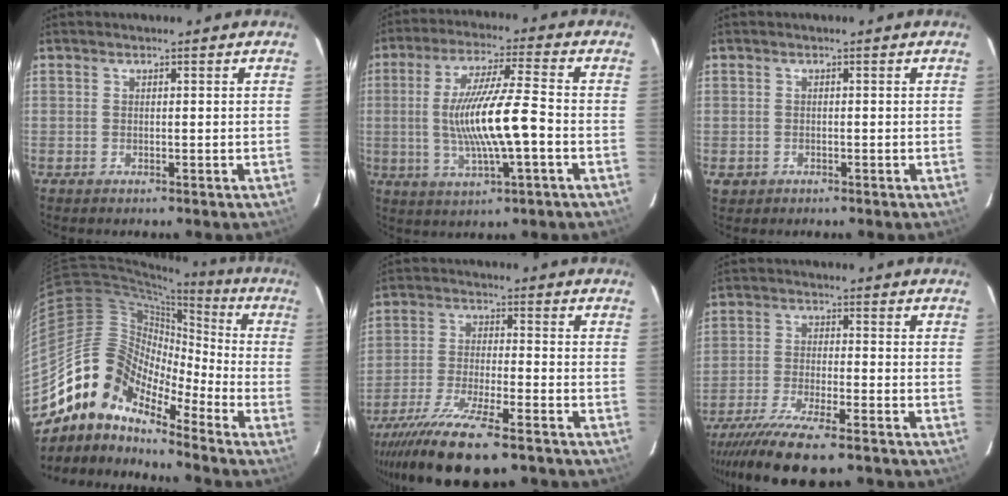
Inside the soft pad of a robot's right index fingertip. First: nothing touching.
{"total": 13.5, "force": [-2.1, 1.4, 13.2], "torque": [-0.250, -0.006, -0.032]}
{"total": 2.0, "force": [-0.7, 1.9, 0.4], "torque": [-0.008, -0.001, -0.008]}
{"total": 14.2, "force": [-11.2, 6.2, 6.1], "torque": [-0.095, 0.017, -0.236]}
{"total": 17.9, "force": [-13.9, 3.4, 10.8], "torque": [-0.221, -0.050, -0.246]}
{"total": 13.2, "force": [-10.8, 1.9, 7.4], "torque": [-0.167, -0.040, -0.190]}